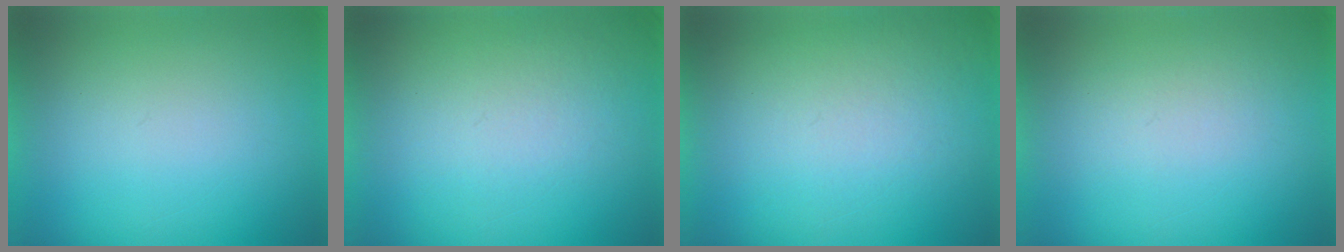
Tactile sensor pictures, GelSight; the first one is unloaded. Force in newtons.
{"total": 4.0}
{"total": 3.8}
{"total": 1.4}